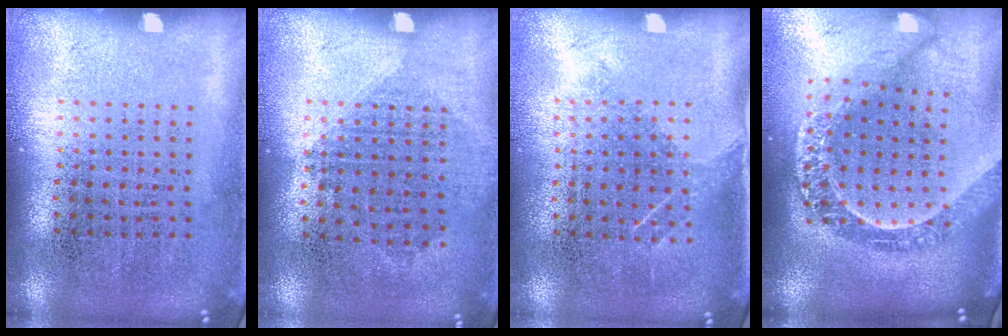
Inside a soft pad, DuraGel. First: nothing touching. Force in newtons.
{"total": 1.0, "press": 0.9, "slide": 0.4}
{"total": 1.1, "press": 0.8, "slide": 0.7}
{"total": 2.9, "press": 2.2, "slide": 1.8}